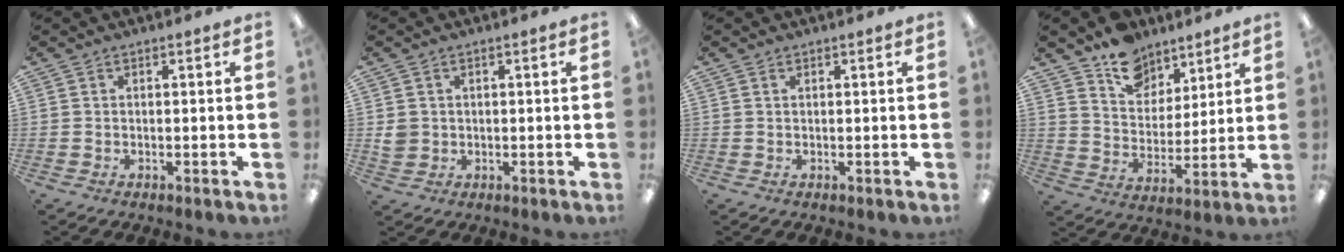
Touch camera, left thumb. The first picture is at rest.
{"total": 2.7, "force": [0.6, 2.5, 1.0], "torque": [-0.020, 0.004, 0.014]}
{"total": 0.5, "force": [0.4, 0.3, 0.2], "torque": [-0.006, 0.002, 0.007]}
{"total": 11.7, "force": [8.9, 7.2, 2.5], "torque": [-0.039, -0.064, 0.170]}